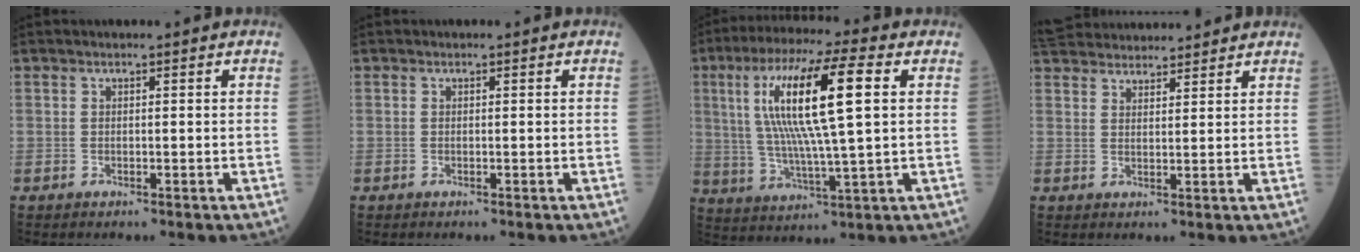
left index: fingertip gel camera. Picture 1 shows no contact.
{"total": 0.0}
{"total": 15.5, "force": [3.2, 1.2, 15.2], "torque": [-0.302, 0.012, 0.053]}
{"total": 13.0, "force": [12.2, 2.5, 3.6], "torque": [-0.070, 0.045, 0.194]}